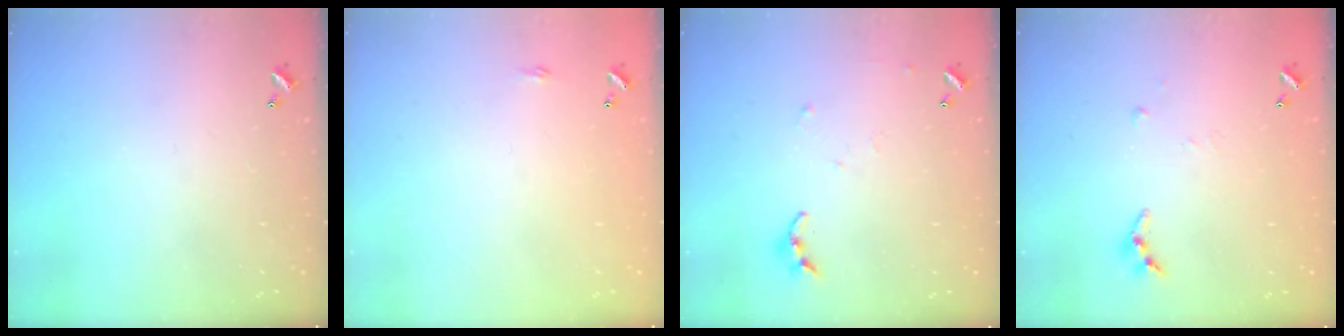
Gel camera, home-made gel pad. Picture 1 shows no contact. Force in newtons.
{"total": 2.2, "press": 2.1, "slide": 0.4}
{"total": 4.1, "press": 4.1, "slide": 0.4}
{"total": 4.4, "press": 4.4, "slide": 0.3}